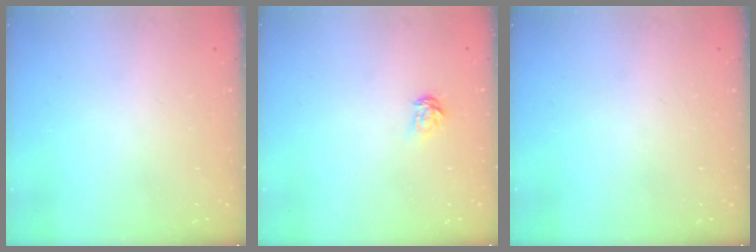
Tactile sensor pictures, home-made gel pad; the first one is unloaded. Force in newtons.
{"total": 3.9, "press": 3.9, "slide": 0.4}
{"total": 0.0}